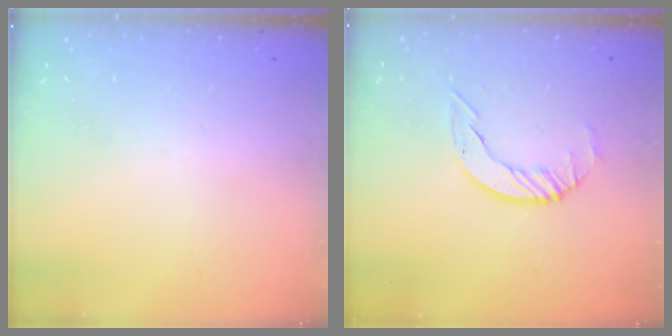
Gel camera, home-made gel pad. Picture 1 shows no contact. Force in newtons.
{"total": 5.2, "press": 5.2, "slide": 0.5}